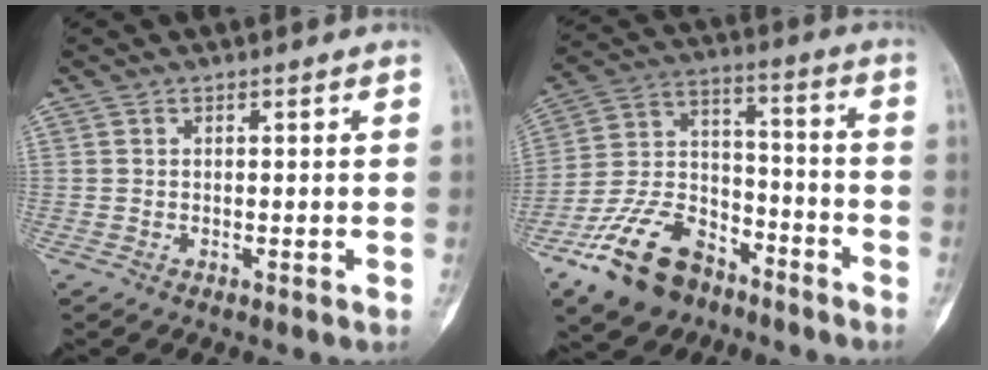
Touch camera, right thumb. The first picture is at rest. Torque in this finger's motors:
{"motor_torque": [0.75, -0.23, 1.31, -1.09, 0.27]}